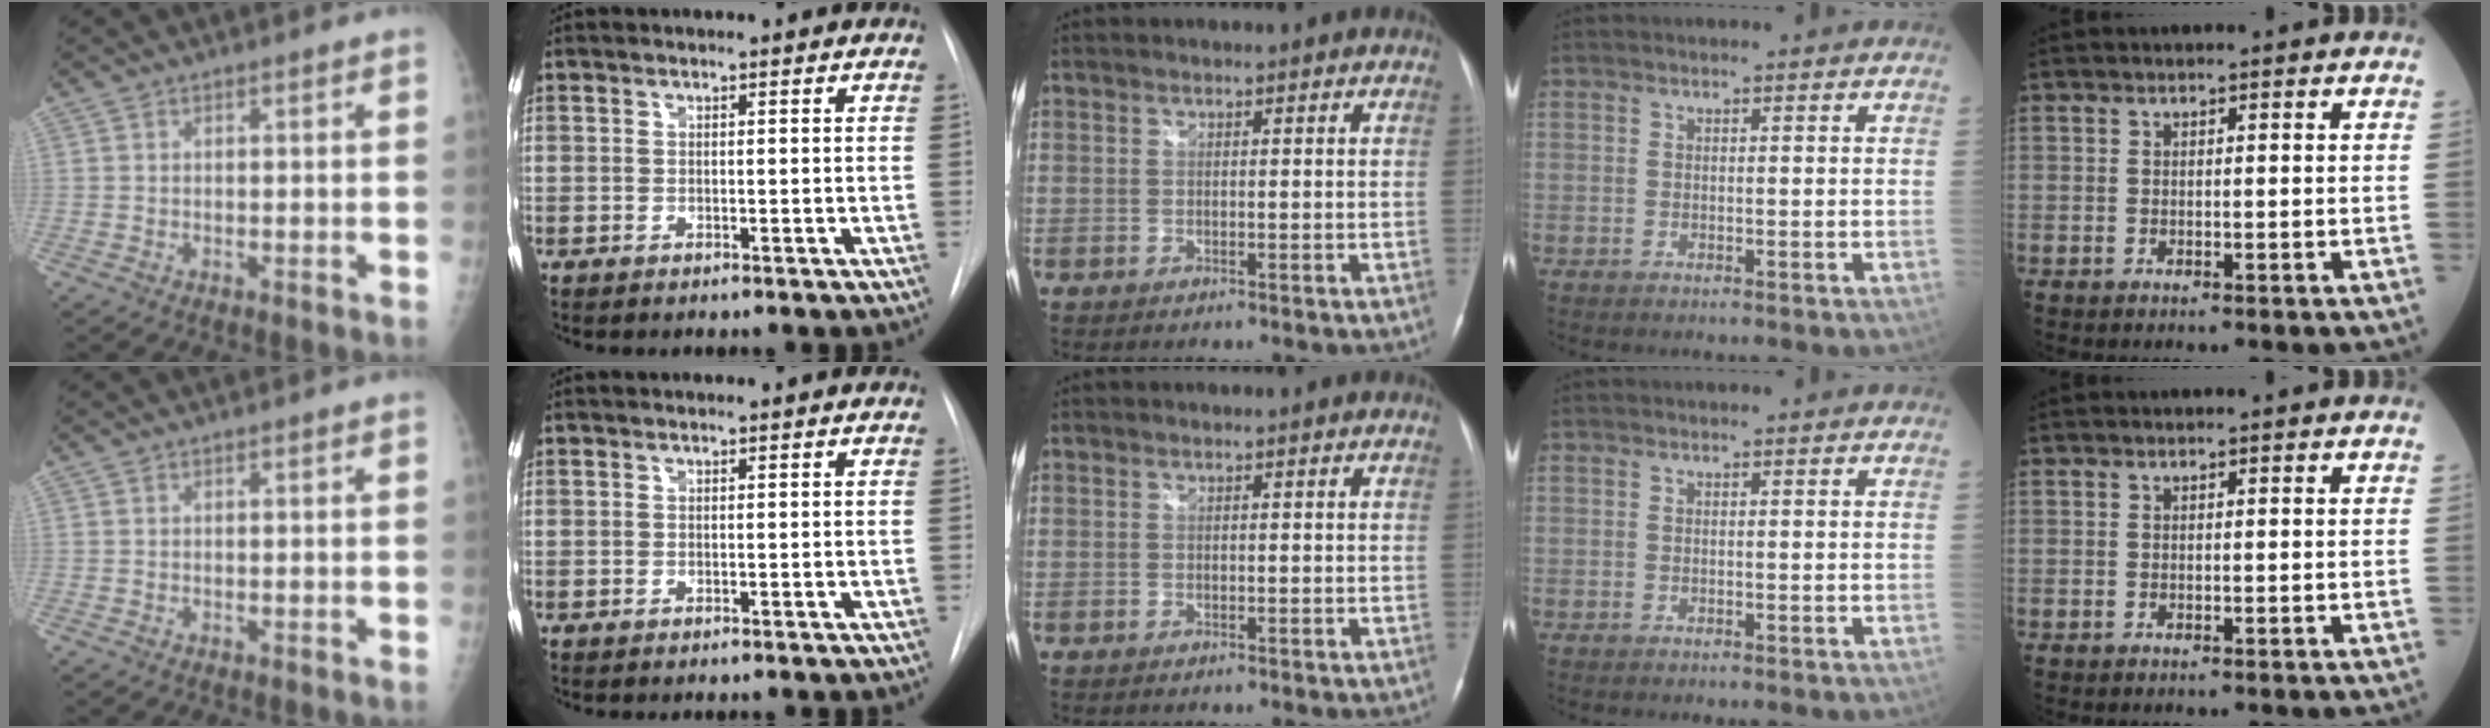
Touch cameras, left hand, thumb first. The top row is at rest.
{}